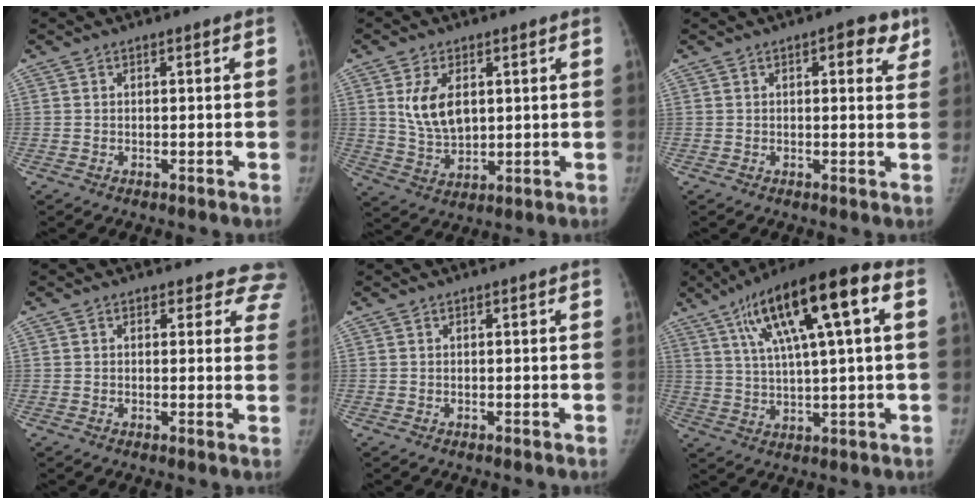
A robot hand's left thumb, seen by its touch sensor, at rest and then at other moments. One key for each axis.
{"total": 8.7, "fx": 2.4, "fy": 5.3, "fz": 6.5, "tx": -0.101, "ty": -0.014, "tz": 0.056}
{"total": 5.6, "fx": 2.7, "fy": 2.5, "fz": 4.2, "tx": -0.023, "ty": -0.005, "tz": 0.025}
{"total": 7.3, "fx": 6.3, "fy": 3.7, "fz": 0.4, "tx": 0.062, "ty": -0.017, "tz": 0.039}
{"total": 0.0}
{"total": 19.3, "fx": 7.0, "fy": 4.7, "fz": 17.4, "tx": -0.294, "ty": 0.019, "tz": 0.113}